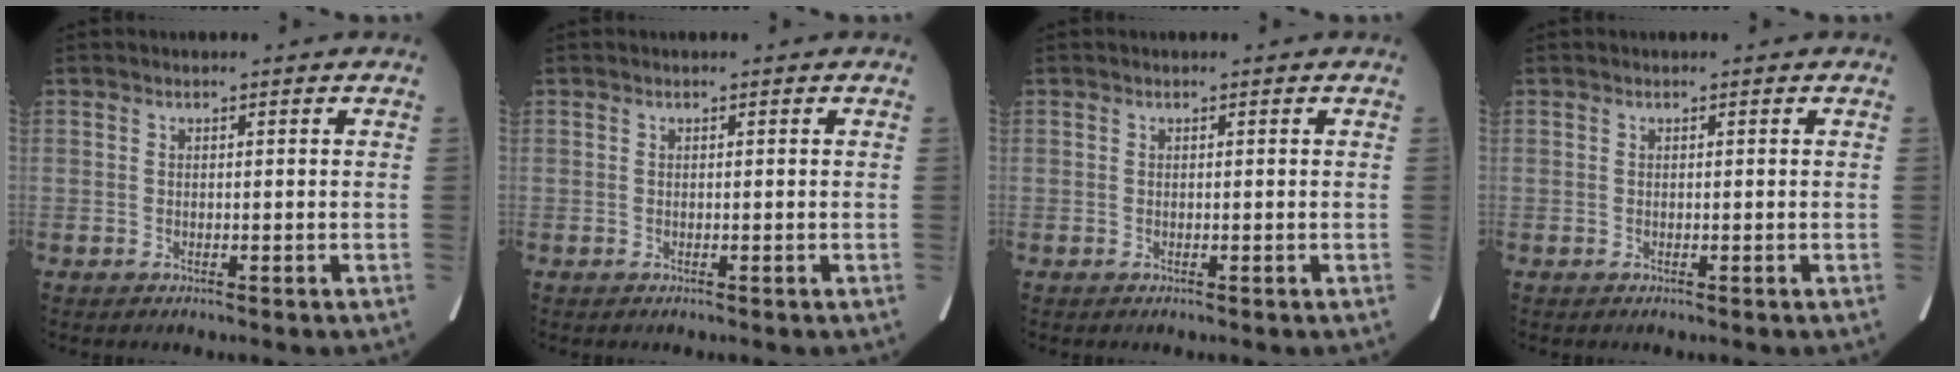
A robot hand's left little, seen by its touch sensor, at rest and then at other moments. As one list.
[{"total": 0.0}, {"total": 0.0}, {"total": 0.0}]